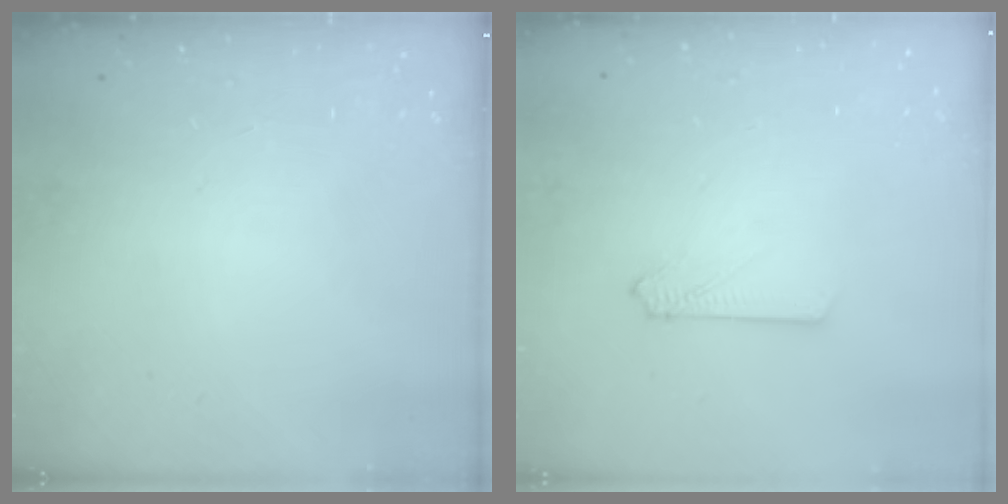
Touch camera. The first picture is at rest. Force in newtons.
{"total": 2.6, "press": 2.6, "slide": 0.3}